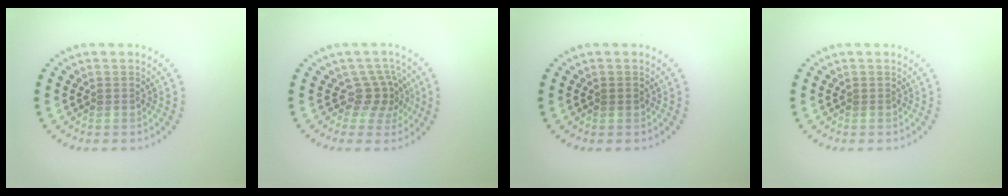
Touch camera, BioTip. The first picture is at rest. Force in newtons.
{"total": 2.8, "press": 2.2, "slide": 1.8}
{"total": 0.7, "press": 0.7, "slide": 0.2}
{"total": 0.0}